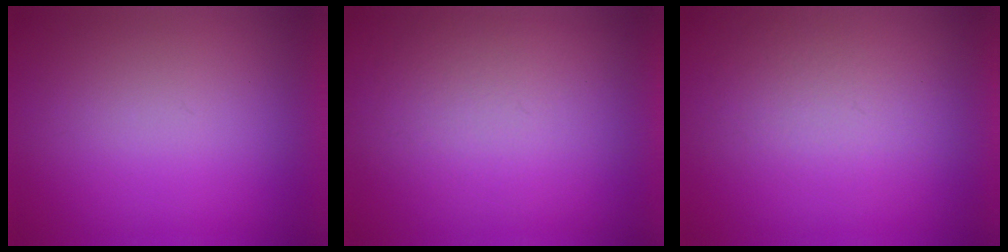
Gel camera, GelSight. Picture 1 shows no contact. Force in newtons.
{"total": 3.9}
{"total": 4.5}